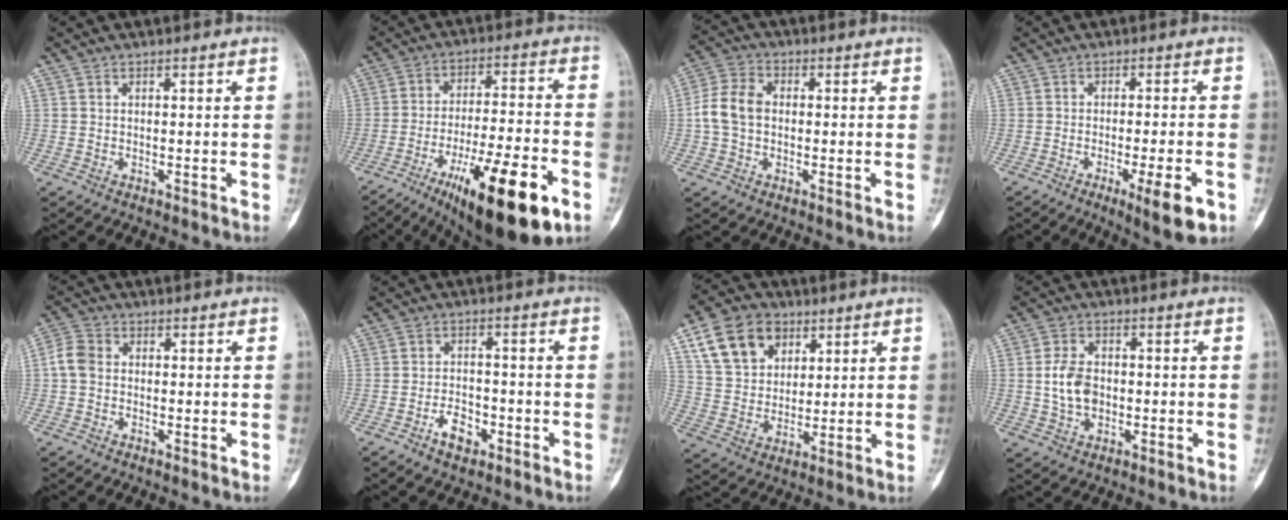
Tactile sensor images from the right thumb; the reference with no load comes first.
{"total": 21.9, "force": [-10.6, 5.6, 18.3], "torque": [-0.271, 0.039, -0.161]}
{"total": 7.5, "force": [-0.2, 5.5, 5.1], "torque": [-0.099, 0.023, -0.013]}
{"total": 8.3, "force": [-3.7, 1.5, 7.3], "torque": [-0.109, 0.000, -0.050]}
{"total": 4.4, "force": [-0.1, 3.5, 2.6], "torque": [-0.053, 0.014, -0.009]}
{"total": 5.1, "force": [-2.7, 3.0, 3.1], "torque": [-0.037, 0.022, -0.046]}
{"total": 13.9, "force": [6.5, 10.1, 7.0], "torque": [-0.100, -0.013, 0.122]}
{"total": 6.8, "force": [-0.4, 4.7, 5.0], "torque": [-0.086, 0.005, -0.008]}